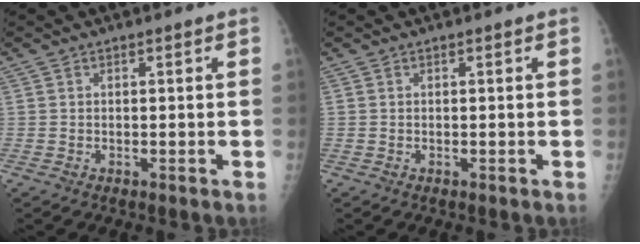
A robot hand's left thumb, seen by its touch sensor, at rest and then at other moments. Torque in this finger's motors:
{"motor_torque": [0.01, 0.01, -0.03, -0.02, 0.00]}